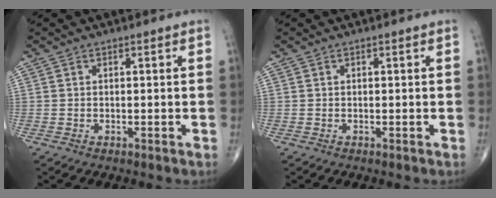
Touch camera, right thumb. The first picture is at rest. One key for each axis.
{"total": 0.0}